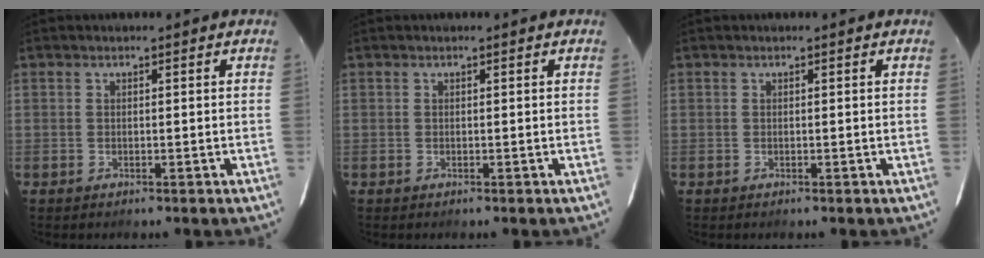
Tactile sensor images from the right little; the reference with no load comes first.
{"total": 0.0}
{"total": 0.0}